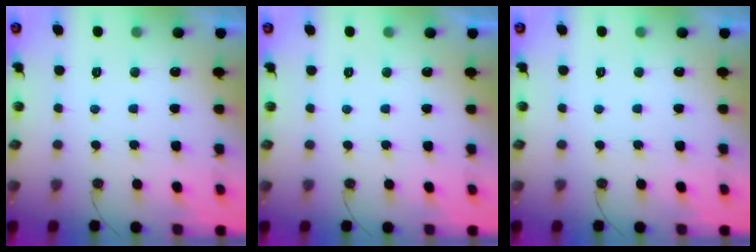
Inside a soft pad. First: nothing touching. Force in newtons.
{"total": 0.0}
{"total": 0.0}